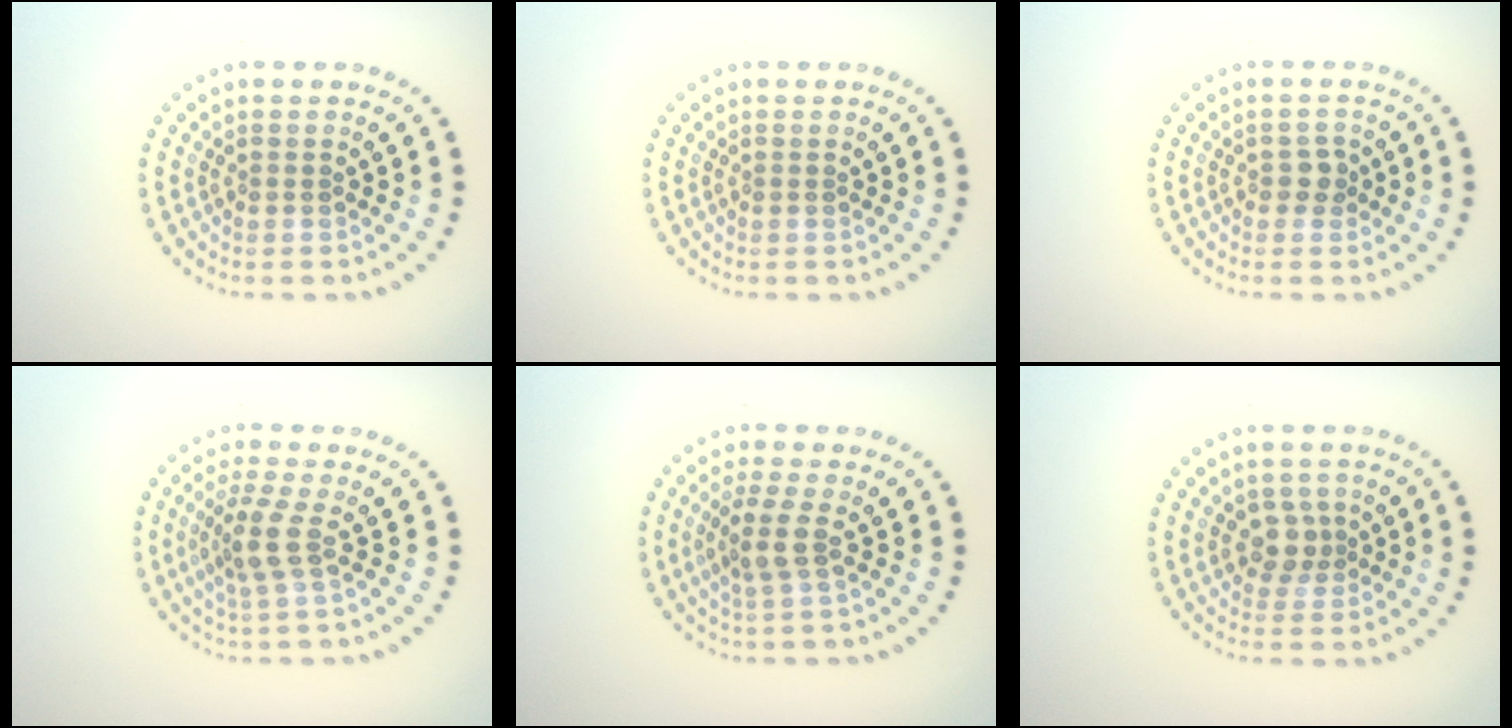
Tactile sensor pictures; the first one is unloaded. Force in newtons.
{"total": 0.0}
{"total": 1.2, "press": 1.2, "slide": 0.3}
{"total": 2.7, "press": 2.0, "slide": 1.7}
{"total": 2.4, "press": 1.9, "slide": 1.5}
{"total": 2.1, "press": 1.8, "slide": 1.0}